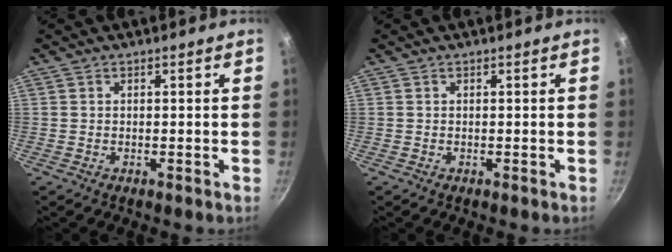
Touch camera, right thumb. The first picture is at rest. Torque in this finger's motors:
{"motor_torque": [0.00, 0.00, 0.17, -0.12, 0.00]}